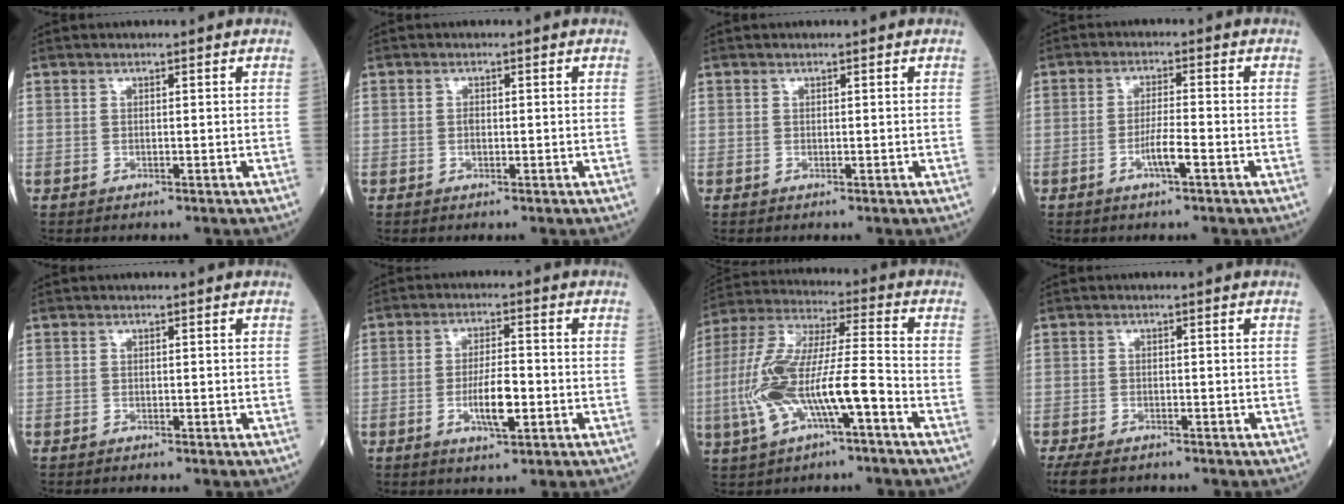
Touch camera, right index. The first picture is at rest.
{"total": 0.9, "force": [-0.2, 0.4, 0.8], "torque": [-0.019, 0.001, -0.003]}
{"total": 0.0}
{"total": 4.0, "force": [-1.8, 0.0, 3.5], "torque": [-0.067, -0.003, -0.036]}
{"total": 0.6, "force": [-0.5, 0.0, 0.2], "torque": [-0.004, -0.002, -0.010]}
{"total": 6.1, "force": [-1.8, 1.3, 5.7], "torque": [-0.103, -0.001, -0.029]}
{"total": 15.1, "force": [-4.8, 2.8, 14.0], "torque": [-0.294, 0.006, -0.087]}
{"total": 6.5, "force": [-5.2, 2.7, 3.0], "torque": [-0.055, -0.011, -0.082]}